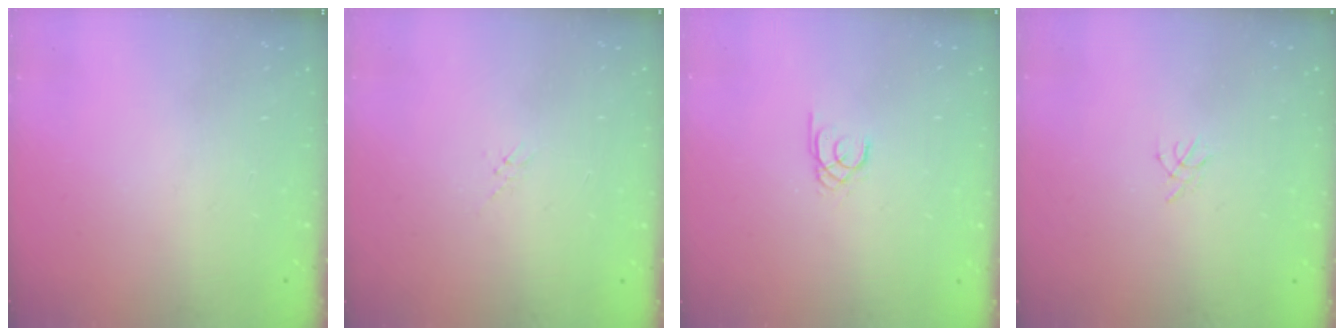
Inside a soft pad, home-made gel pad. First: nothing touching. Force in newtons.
{"total": 0.5, "press": 0.5, "slide": 0.2}
{"total": 1.3, "press": 1.3, "slide": 0.1}
{"total": 1.3, "press": 1.2, "slide": 0.4}